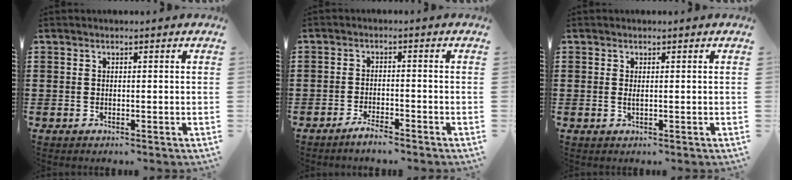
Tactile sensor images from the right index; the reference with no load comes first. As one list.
[{"total": 2.2, "force": [-2.1, 0.2, 0.7], "torque": [-0.016, 0.005, -0.040]}, {"total": 0.8, "force": [0.1, 0.1, 0.8], "torque": [-0.015, 0.000, 0.002]}]